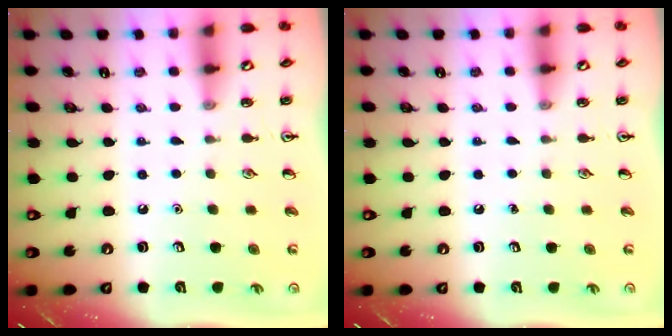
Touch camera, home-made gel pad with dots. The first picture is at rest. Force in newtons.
{"total": 0.0}